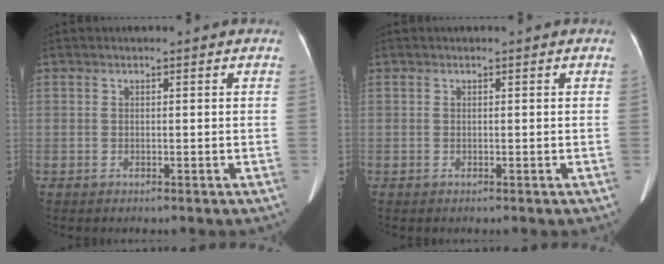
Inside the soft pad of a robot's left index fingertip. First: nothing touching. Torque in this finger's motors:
{"motor_torque": [-0.01, 0.08, 0.00, 0.01]}